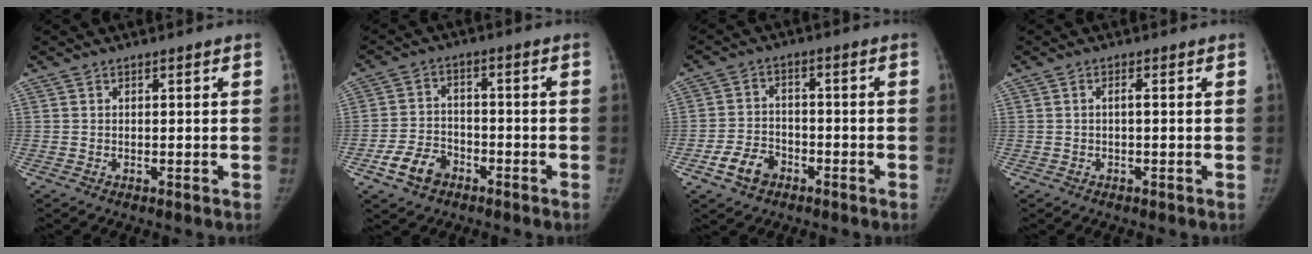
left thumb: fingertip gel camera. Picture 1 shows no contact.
{"total": 7.2, "force": [-4.1, 5.0, 3.2], "torque": [-0.048, 0.026, -0.073]}
{"total": 6.4, "force": [-3.6, 4.5, 2.8], "torque": [-0.042, 0.024, -0.062]}
{"total": 0.9, "force": [-0.2, 0.2, 0.9], "torque": [-0.017, 0.004, -0.004]}